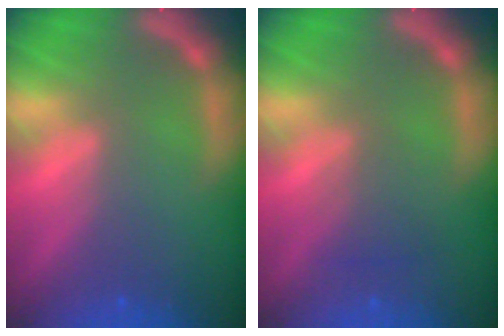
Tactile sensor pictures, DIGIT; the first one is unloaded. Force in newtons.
{"total": 2.0}